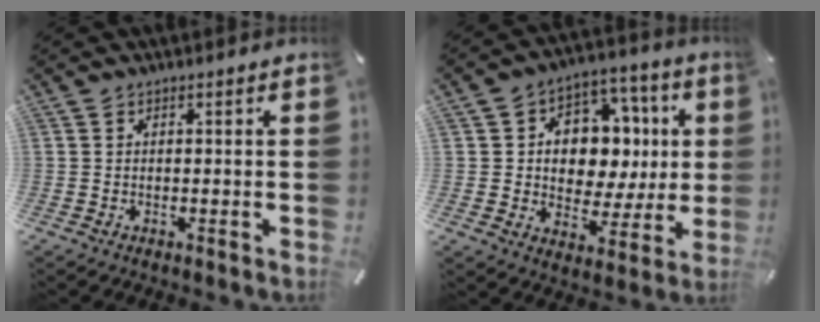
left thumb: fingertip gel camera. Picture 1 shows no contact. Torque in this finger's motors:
{"motor_torque": [2.13, 2.11, 1.74, -0.02, 0.19]}